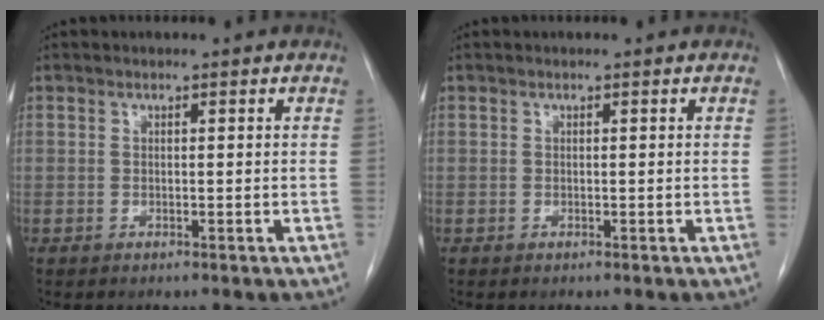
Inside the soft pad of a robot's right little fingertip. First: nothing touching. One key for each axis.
{"total": 0.0}